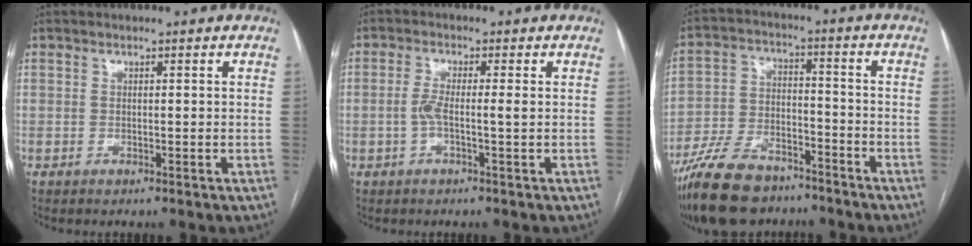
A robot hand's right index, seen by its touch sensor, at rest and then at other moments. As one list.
[{"total": 3.1, "force": [-0.5, 0.2, 3.0], "torque": [-0.064, 0.007, -0.010]}, {"total": 15.1, "force": [-11.8, 6.1, 7.2], "torque": [-0.145, -0.003, -0.204]}]